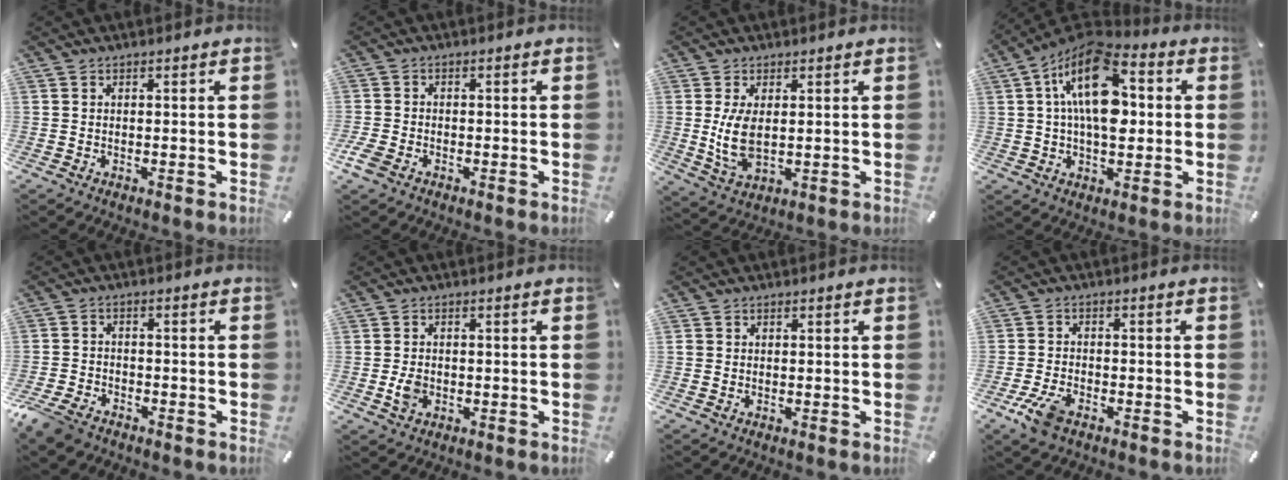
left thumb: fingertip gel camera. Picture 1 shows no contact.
{"total": 3.1, "force": [-2.0, 1.8, 1.6], "torque": [-0.045, 0.000, -0.041]}
{"total": 7.5, "force": [0.6, 3.8, 6.4], "torque": [-0.152, -0.013, 0.005]}
{"total": 18.0, "force": [3.2, 10.0, 14.6], "torque": [-0.265, -0.014, 0.048]}
{"total": 5.7, "force": [-4.5, 3.0, 1.8], "torque": [-0.056, 0.014, -0.091]}
{"total": 3.4, "force": [-0.8, 2.4, 2.2], "torque": [-0.052, -0.001, -0.016]}
{"total": 0.6, "force": [-0.2, 0.6, 0.2], "torque": [-0.005, 0.000, -0.005]}
{"total": 6.2, "force": [-3.6, 3.0, 4.0], "torque": [-0.101, 0.006, -0.071]}